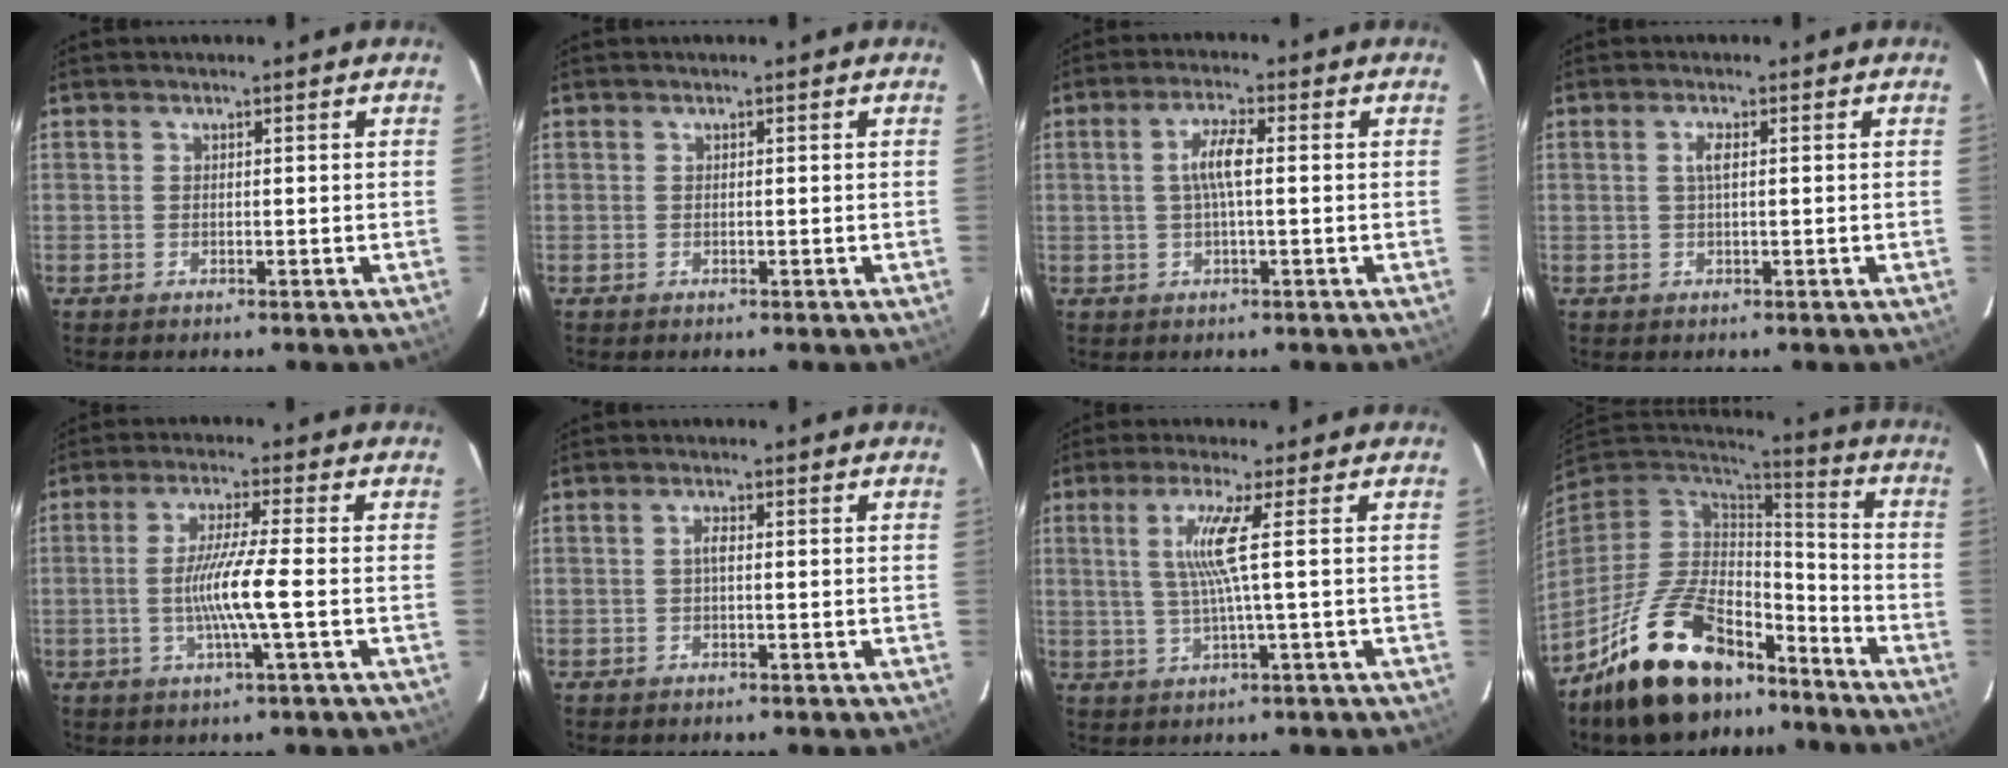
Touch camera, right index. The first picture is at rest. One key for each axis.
{"total": 0.0}
{"total": 4.7, "fx": 0.2, "fy": 0.7, "fz": 4.6, "tx": -0.088, "ty": 0.006, "tz": 0.006}
{"total": 1.7, "fx": 0.3, "fy": 0.3, "fz": 1.6, "tx": -0.032, "ty": 0.002, "tz": 0.004}
{"total": 7.7, "fx": -1.6, "fy": -1.1, "fz": 7.5, "tx": -0.144, "ty": -0.009, "tz": -0.032}
{"total": 1.2, "fx": -0.1, "fy": 0.3, "fz": 1.2, "tx": -0.023, "ty": 0.004, "tz": -0.004}
{"total": 6.0, "fx": 1.0, "fy": -1.6, "fz": 5.7, "tx": -0.104, "ty": -0.003, "tz": 0.023}
{"total": 22.5, "fx": -15.3, "fy": 10.5, "fz": 12.8, "tx": -0.251, "ty": 0.001, "tz": -0.237}